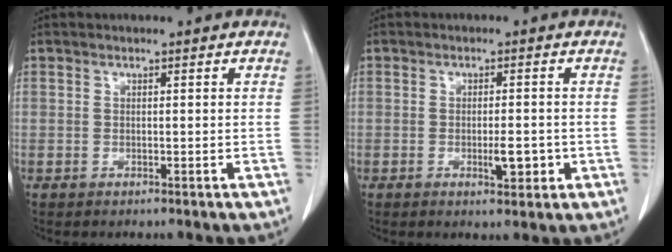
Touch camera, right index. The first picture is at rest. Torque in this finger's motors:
{"motor_torque": [-0.09, 0.06, -0.04, 0.02]}